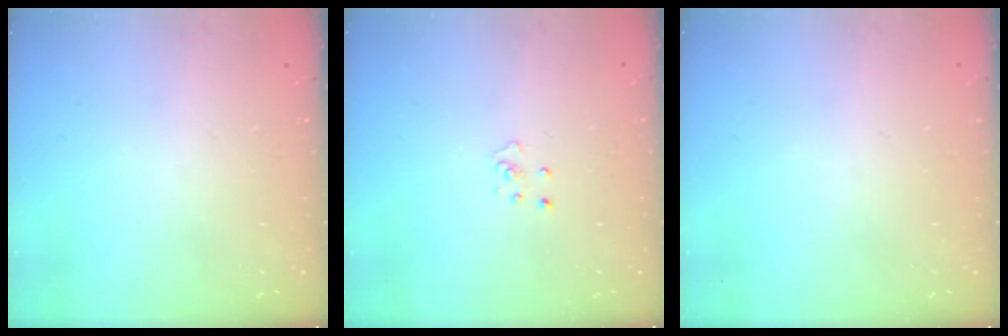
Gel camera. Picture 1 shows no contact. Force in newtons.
{"total": 2.8, "press": 2.7, "slide": 0.3}
{"total": 0.0}